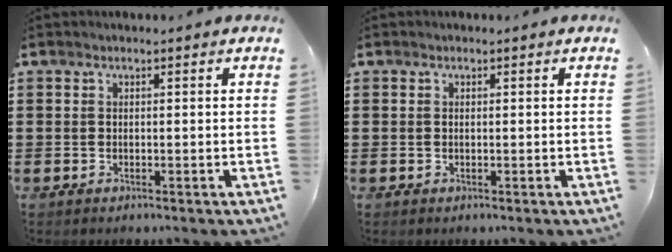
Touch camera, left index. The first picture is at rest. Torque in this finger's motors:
{"motor_torque": [-0.19, 0.15, -0.11, 0.00]}